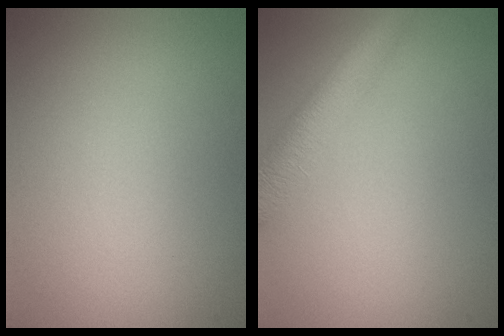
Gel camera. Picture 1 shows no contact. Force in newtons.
{"total": 4.5, "press": 4.5, "slide": 0.2}